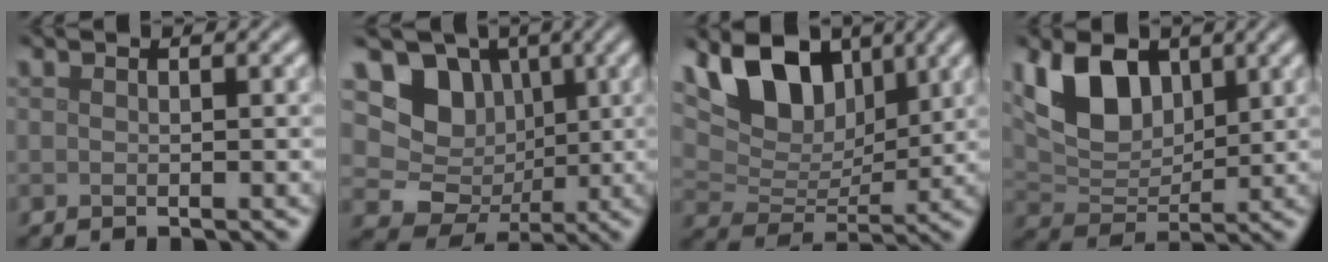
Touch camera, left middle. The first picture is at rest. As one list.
[{"total": 8.5, "force": [1.6, 7.6, 3.4], "torque": [-0.054, 0.007, 0.006]}, {"total": 8.0, "force": [4.0, 4.7, 5.1], "torque": [-0.096, 0.002, 0.060]}, {"total": 6.7, "force": [2.9, 4.2, 4.3], "torque": [-0.087, -0.006, 0.051]}]